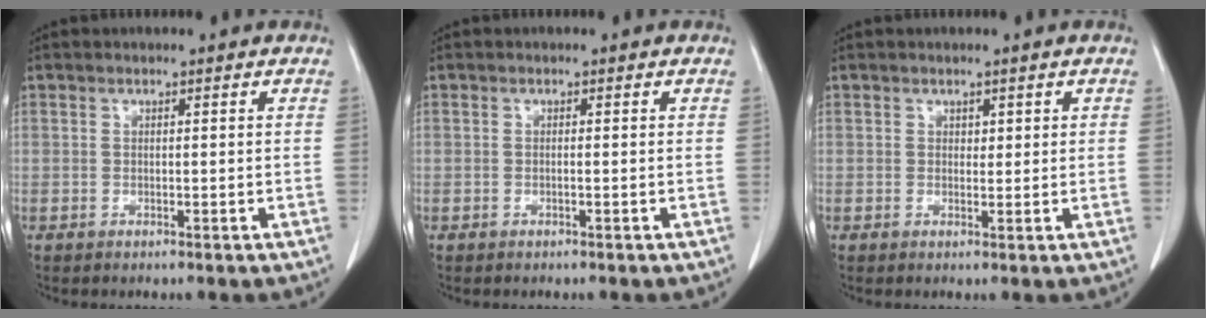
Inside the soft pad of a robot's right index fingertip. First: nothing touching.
{"total": 0.0}
{"total": 1.2, "force": [0.6, 0.9, 0.6], "torque": [-0.002, -0.001, 0.007]}